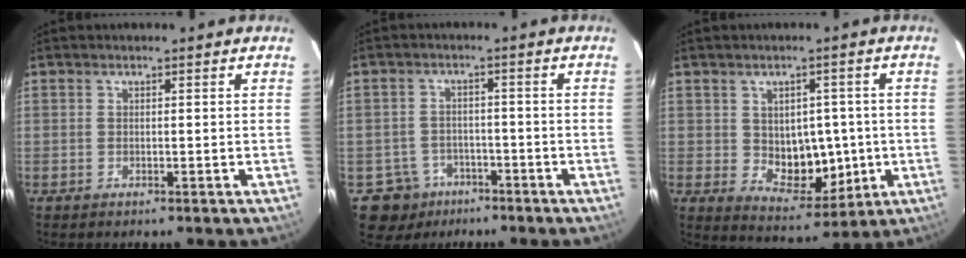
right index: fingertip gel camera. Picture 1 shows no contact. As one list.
[{"total": 6.4, "force": [-3.5, 5.4, 0.0], "torque": [0.000, 0.011, -0.047]}, {"total": 8.8, "force": [-0.4, 5.6, 6.8], "torque": [-0.091, 0.004, 0.011]}]